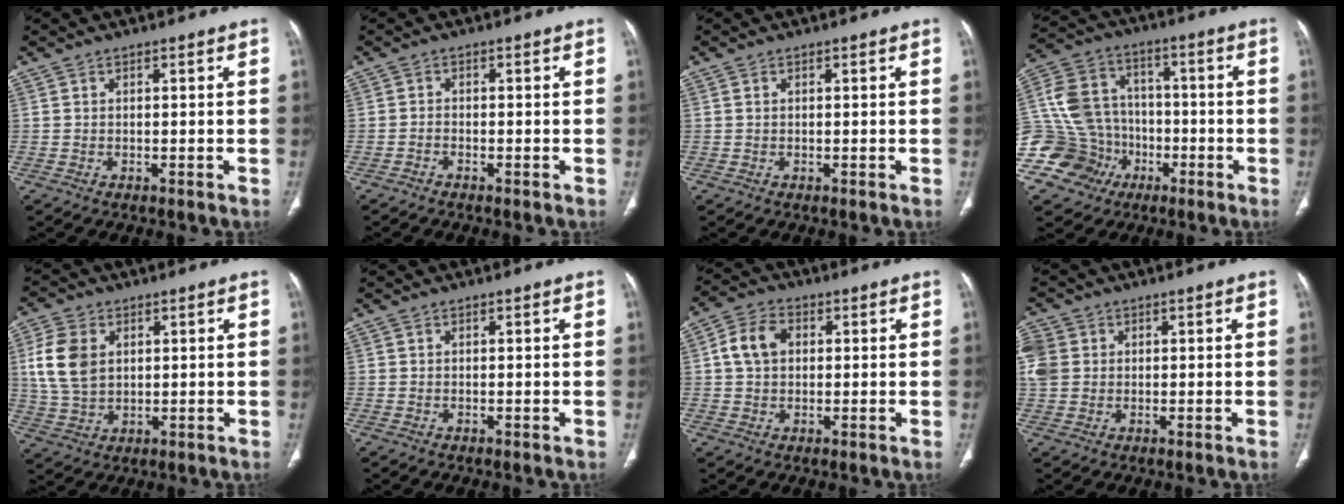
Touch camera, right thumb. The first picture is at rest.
{"total": 0.9, "force": [-0.7, 0.4, 0.3], "torque": [-0.007, 0.006, -0.018]}
{"total": 0.0}
{"total": 17.3, "force": [-6.2, 15.1, 5.7], "torque": [-0.096, 0.064, -0.103]}
{"total": 9.9, "force": [2.3, 6.9, 6.8], "torque": [-0.135, -0.003, 0.049]}
{"total": 0.0}
{"total": 6.9, "force": [1.2, 5.2, 4.5], "torque": [-0.078, 0.013, 0.016]}
{"total": 8.2, "force": [1.7, 6.9, 4.1], "torque": [-0.113, 0.012, 0.033]}